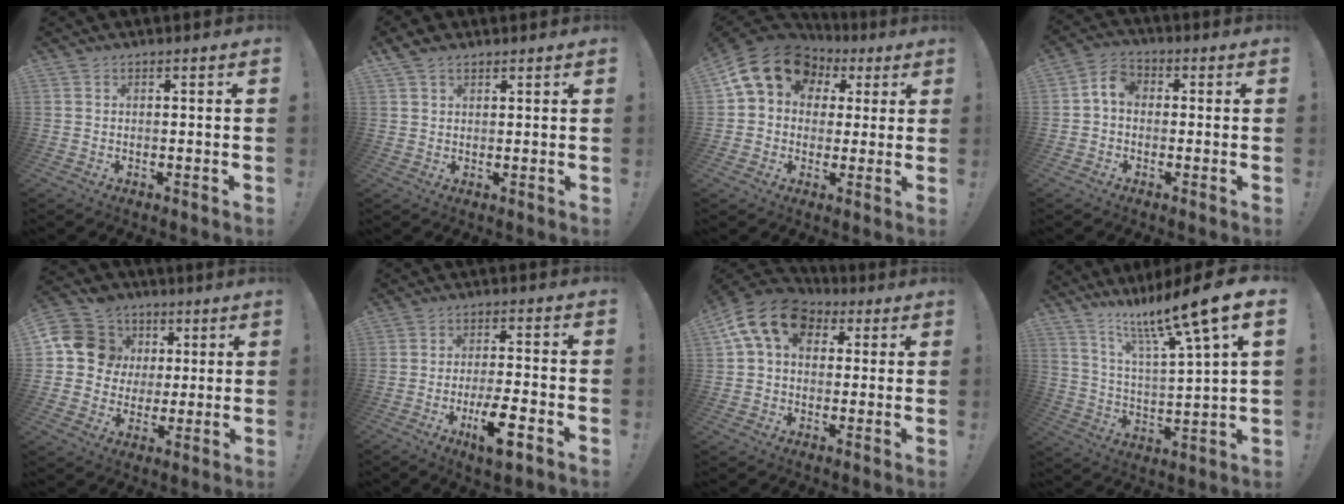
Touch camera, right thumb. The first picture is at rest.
{"total": 3.4, "force": [2.4, 2.0, 1.3], "torque": [-0.016, -0.009, 0.046]}
{"total": 16.3, "force": [6.2, 12.2, 8.9], "torque": [-0.139, -0.021, 0.115]}
{"total": 5.9, "force": [-0.3, 4.2, 4.2], "torque": [-0.087, 0.018, -0.002]}
{"total": 14.2, "force": [3.4, 12.8, 5.2], "torque": [-0.071, -0.005, 0.075]}
{"total": 9.6, "force": [-4.8, 2.0, 8.1], "torque": [-0.132, 0.010, -0.084]}
{"total": 14.2, "force": [5.0, 9.9, 8.8], "torque": [-0.145, -0.006, 0.096]}
{"total": 14.3, "force": [10.0, 0.7, 10.1], "torque": [-0.172, -0.076, 0.153]}